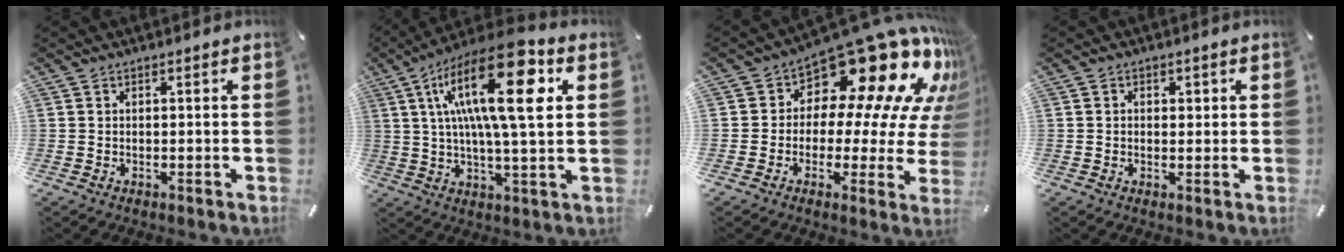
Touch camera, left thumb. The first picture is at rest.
{"total": 22.2, "force": [6.8, 6.1, 20.3], "torque": [-0.373, -0.019, 0.091]}
{"total": 19.1, "force": [12.4, 8.6, 11.8], "torque": [-0.167, -0.109, 0.203]}
{"total": 1.5, "force": [0.1, 1.3, 0.6], "torque": [0.002, 0.001, -0.004]}